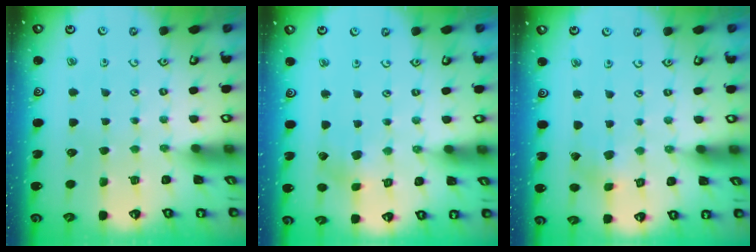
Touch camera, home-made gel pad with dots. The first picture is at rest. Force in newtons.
{"total": 3.0, "press": 3.0, "slide": 0.4}
{"total": 0.7, "press": 0.7, "slide": 0.1}